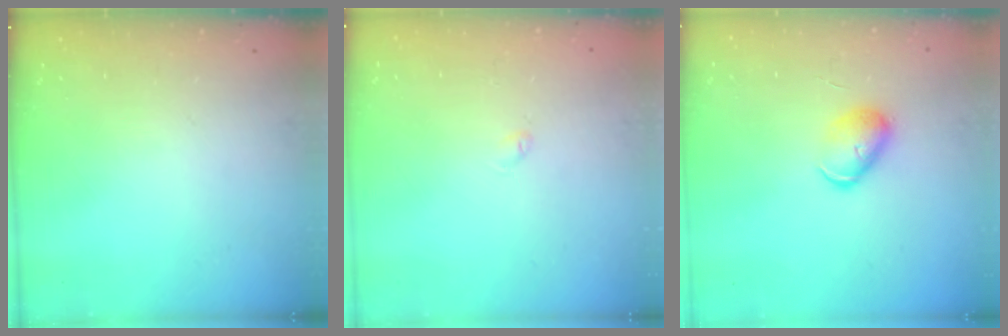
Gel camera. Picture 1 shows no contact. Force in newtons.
{"total": 2.6, "press": 2.6, "slide": 0.4}
{"total": 6.0, "press": 6.0, "slide": 0.2}